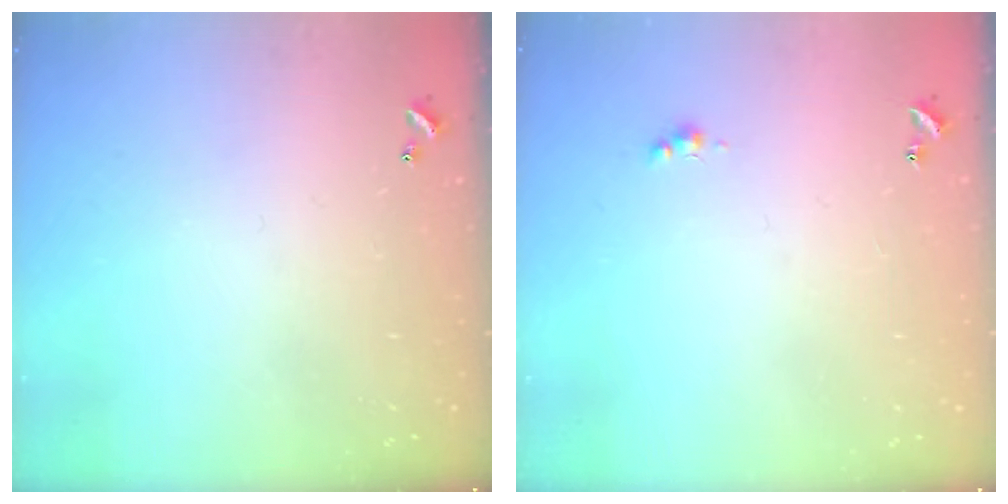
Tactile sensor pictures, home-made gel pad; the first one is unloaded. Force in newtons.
{"total": 1.1, "press": 1.1, "slide": 0.3}